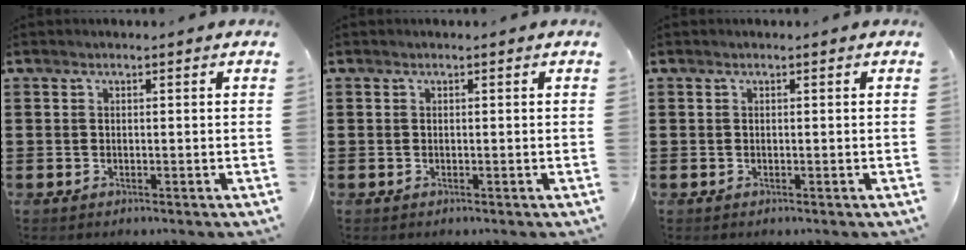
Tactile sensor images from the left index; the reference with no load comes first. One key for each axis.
{"total": 0.0}
{"total": 0.0}